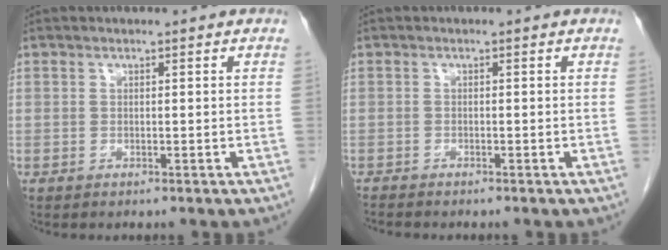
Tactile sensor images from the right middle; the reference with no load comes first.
{"total": 1.8, "force": [-1.7, 0.1, 0.5], "torque": [-0.013, -0.004, -0.028]}